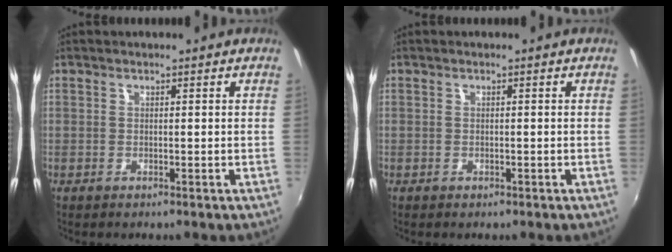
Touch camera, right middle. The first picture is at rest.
{"total": 0.0}